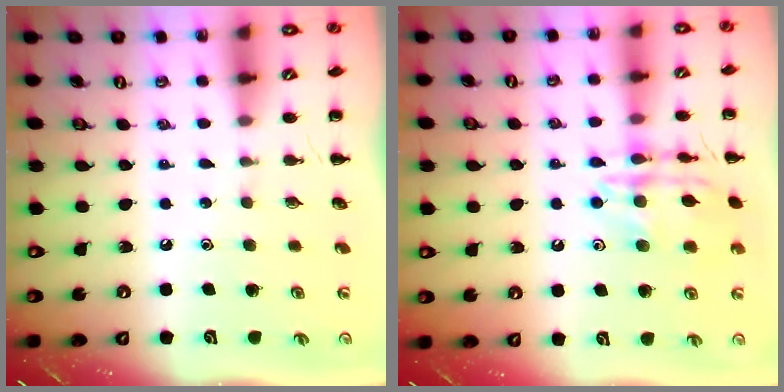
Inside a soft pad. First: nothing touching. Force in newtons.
{"total": 15.2, "press": 15.2, "slide": 0.8}